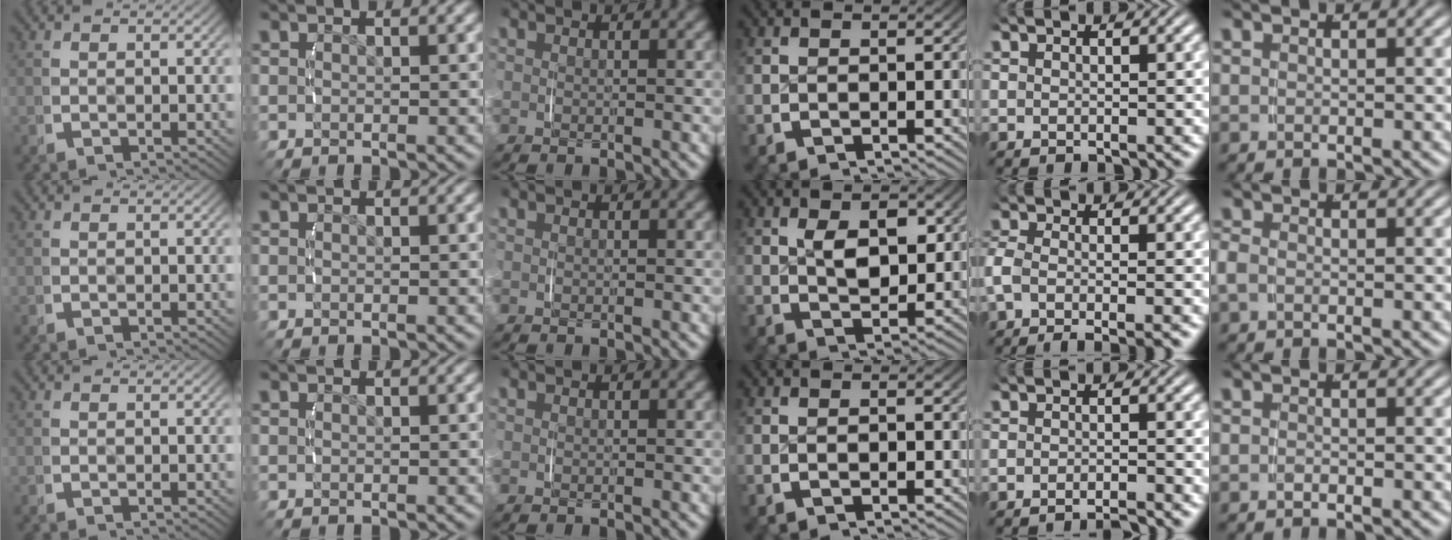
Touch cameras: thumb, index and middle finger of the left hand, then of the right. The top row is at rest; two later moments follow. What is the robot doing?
{"motion": "lift_and_place", "object": "ethernet cable"}